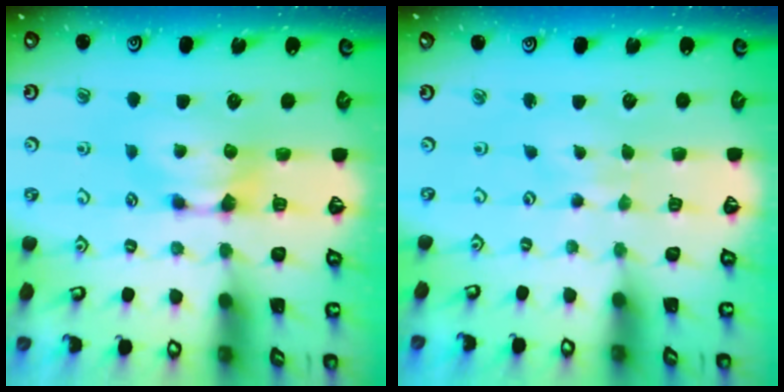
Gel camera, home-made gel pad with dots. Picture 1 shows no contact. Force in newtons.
{"total": 2.7, "press": 2.6, "slide": 0.4}